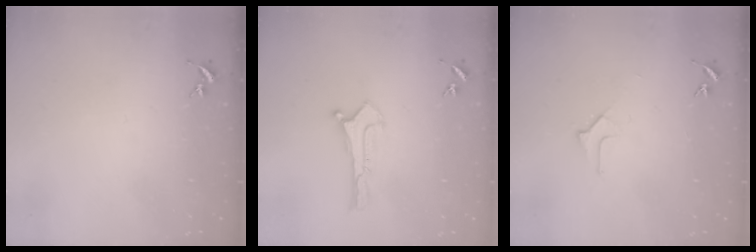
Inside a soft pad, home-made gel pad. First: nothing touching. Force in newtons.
{"total": 0.0}
{"total": 1.6, "press": 1.6, "slide": 0.1}